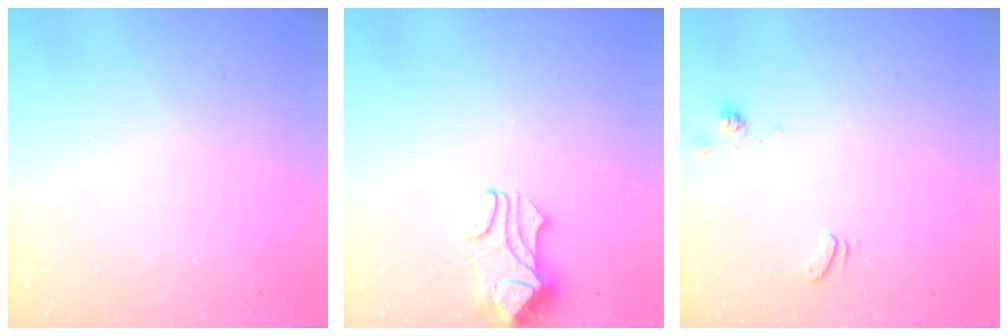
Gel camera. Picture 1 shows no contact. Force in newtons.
{"total": 2.2, "press": 2.0, "slide": 0.8}
{"total": 1.7, "press": 1.6, "slide": 0.6}